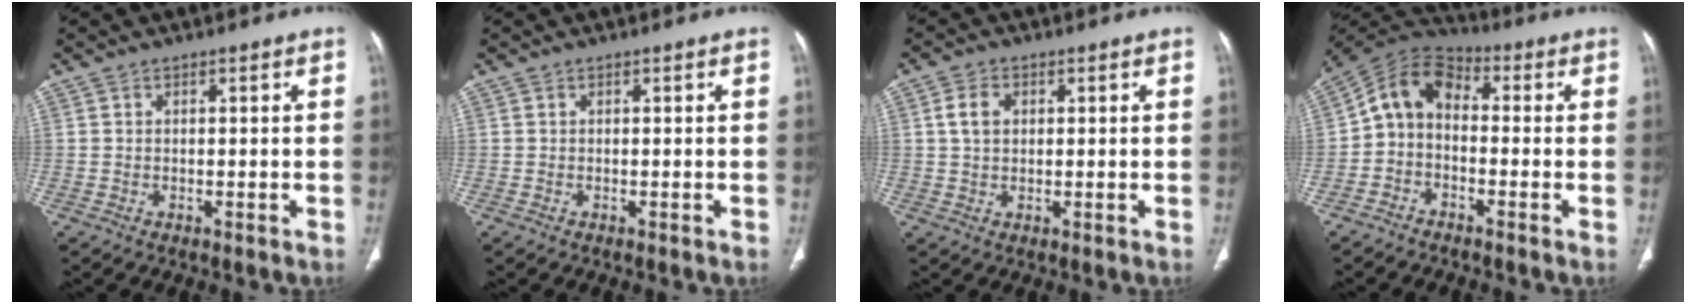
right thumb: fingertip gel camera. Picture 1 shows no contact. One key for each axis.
{"total": 0.0}
{"total": 4.0, "fx": 1.0, "fy": 2.9, "fz": 2.6, "tx": -0.043, "ty": 0.001, "tz": 0.018}
{"total": 8.7, "fx": -1.0, "fy": 6.3, "fz": 5.9, "tx": -0.093, "ty": 0.042, "tz": -0.038}